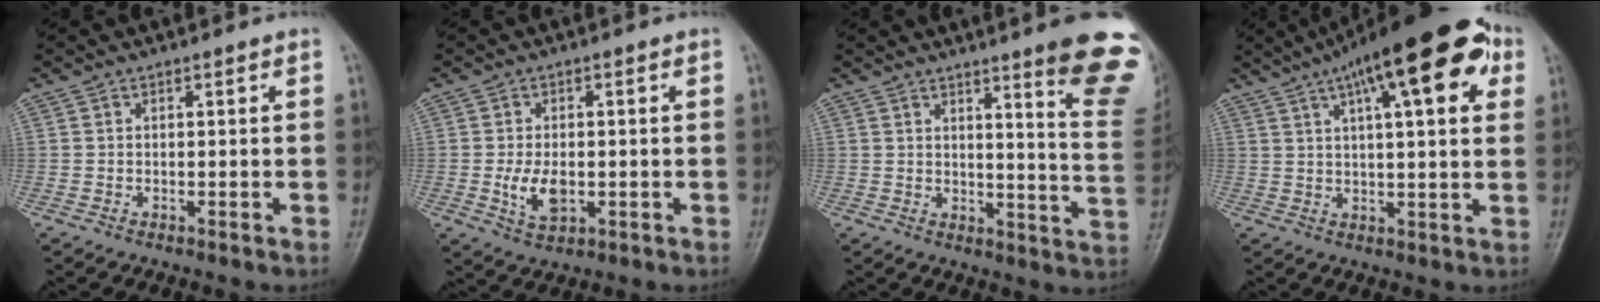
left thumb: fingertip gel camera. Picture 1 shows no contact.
{"total": 5.8, "force": [-0.9, 3.4, 4.6], "torque": [-0.083, -0.005, -0.013]}
{"total": 15.3, "force": [9.7, 1.5, 11.7], "torque": [-0.115, -0.065, 0.112]}
{"total": 21.0, "force": [9.7, 6.6, 17.5], "torque": [-0.247, 0.016, 0.138]}